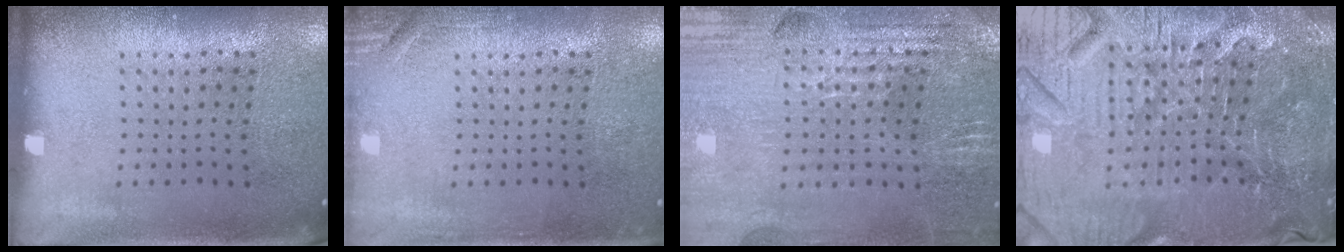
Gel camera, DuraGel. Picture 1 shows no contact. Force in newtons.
{"total": 1.5, "press": 1.5, "slide": 0.3}
{"total": 2.7, "press": 2.7, "slide": 0.5}
{"total": 5.6, "press": 5.3, "slide": 1.7}